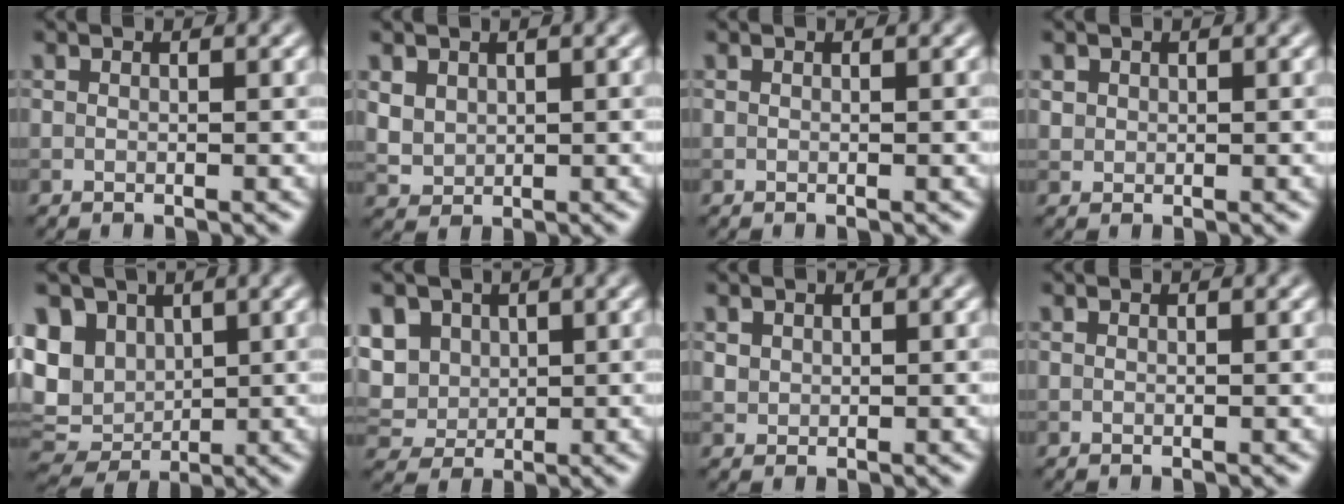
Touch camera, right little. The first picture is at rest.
{"total": 2.1, "force": [1.0, 1.7, 0.8], "torque": [-0.021, -0.006, 0.027]}
{"total": 0.0}
{"total": 0.9, "force": [0.3, 0.8, 0.1], "torque": [0.002, -0.004, 0.011]}
{"total": 9.7, "force": [2.5, 7.7, 5.4], "torque": [-0.115, 0.020, 0.030]}
{"total": 7.4, "force": [2.6, 6.0, 3.5], "torque": [-0.081, 0.020, 0.035]}
{"total": 0.8, "force": [0.4, 0.7, 0.2], "torque": [-0.002, -0.003, 0.013]}
{"total": 0.0}